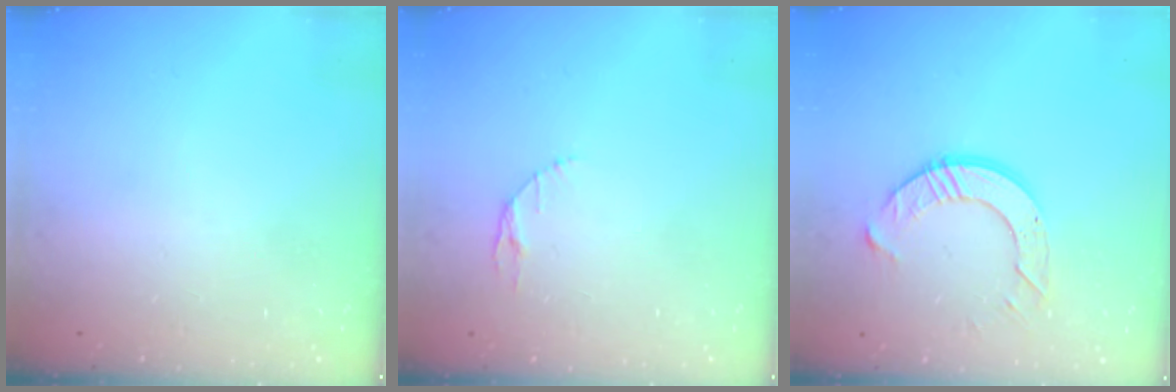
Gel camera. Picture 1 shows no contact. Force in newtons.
{"total": 2.9, "press": 2.9, "slide": 0.4}
{"total": 9.1, "press": 9.0, "slide": 0.7}